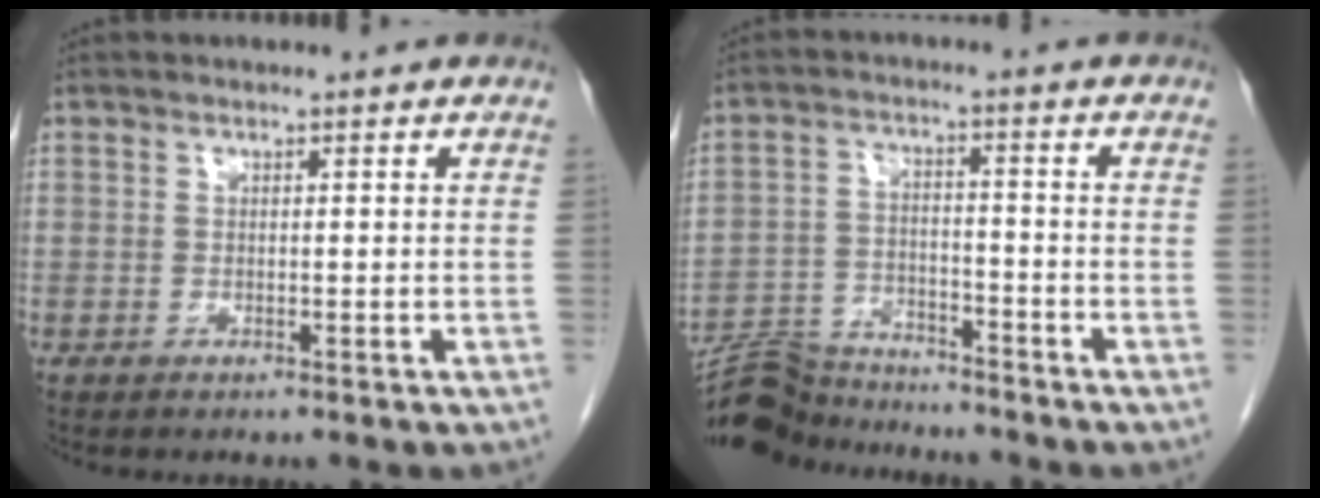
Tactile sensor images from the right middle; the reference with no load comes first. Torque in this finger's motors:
{"motor_torque": [0.93, -1.20, 0.08, 0.01]}